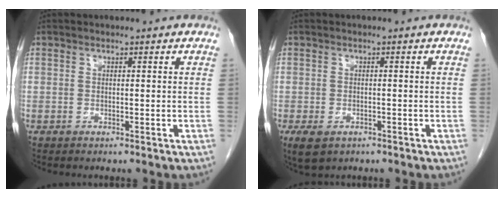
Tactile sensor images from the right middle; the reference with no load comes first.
{"total": 3.9, "force": [-2.3, 2.3, 2.1], "torque": [-0.043, -0.007, -0.031]}